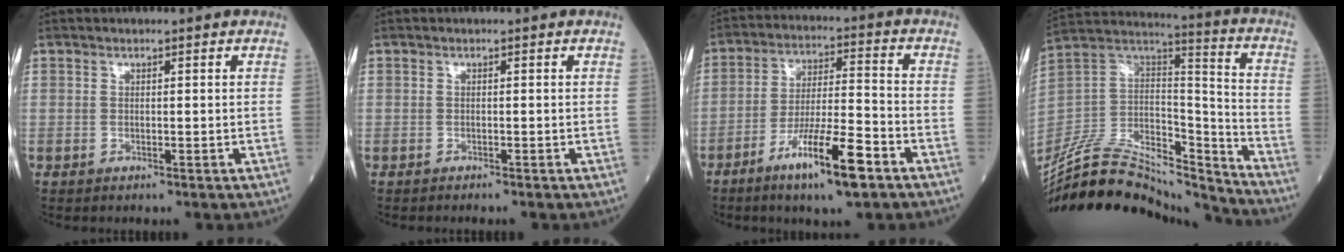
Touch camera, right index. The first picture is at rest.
{"total": 1.1, "force": [-1.0, 0.0, 0.5], "torque": [-0.006, -0.001, -0.012]}
{"total": 11.6, "force": [-6.7, 1.1, 9.4], "torque": [-0.168, -0.012, -0.119]}
{"total": 24.2, "force": [-22.2, 5.2, 8.0], "torque": [-0.174, 0.025, -0.378]}